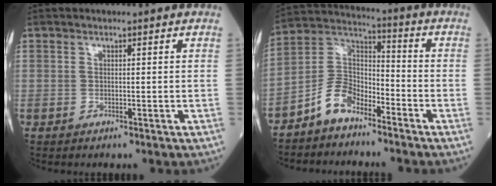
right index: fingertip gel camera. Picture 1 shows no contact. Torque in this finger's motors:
{"motor_torque": [0.38, -0.04, -0.01, -0.13]}